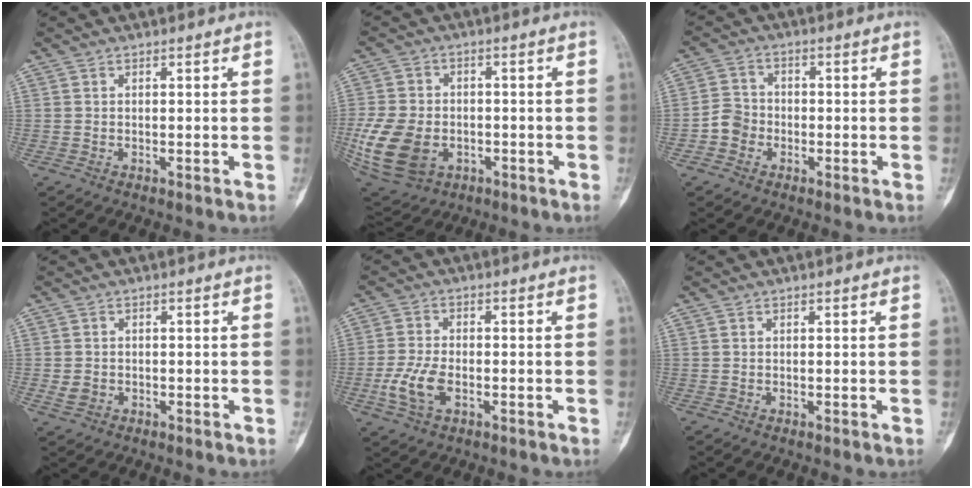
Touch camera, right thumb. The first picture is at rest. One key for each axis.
{"total": 15.5, "fx": -3.9, "fy": 11.3, "fz": 9.9, "tx": -0.207, "ty": 0.001, "tz": -0.056}
{"total": 4.7, "fx": -1.7, "fy": 4.1, "fz": 1.6, "tx": -0.011, "ty": 0.016, "tz": -0.040}
{"total": 4.2, "fx": -0.9, "fy": 3.6, "fz": 1.9, "tx": -0.022, "ty": 0.005, "tz": -0.009}
{"total": 6.9, "fx": -2.1, "fy": 3.8, "fz": 5.4, "tx": -0.122, "ty": 0.006, "tz": -0.041}
{"total": 0.0}